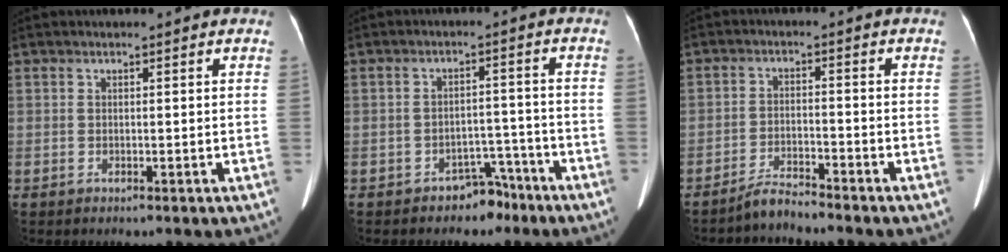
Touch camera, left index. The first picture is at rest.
{"total": 4.4, "force": [-3.4, 2.6, 1.0], "torque": [-0.010, 0.019, -0.044]}
{"total": 3.4, "force": [-3.4, -0.5, 0.2], "torque": [-0.009, -0.019, -0.062]}